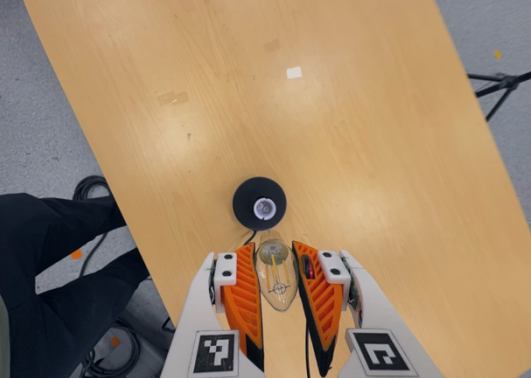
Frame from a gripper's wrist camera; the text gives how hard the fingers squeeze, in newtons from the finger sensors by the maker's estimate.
{"total": 19.3, "left": 21.6, "right": 17.0}